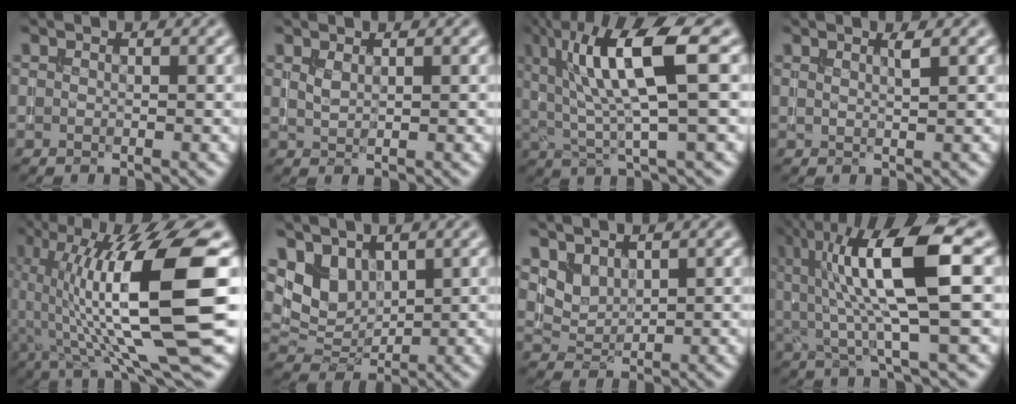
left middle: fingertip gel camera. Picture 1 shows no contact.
{"total": 1.0, "force": [0.7, 0.3, 0.7], "torque": [-0.019, 0.000, 0.017]}
{"total": 8.8, "force": [2.5, 1.7, 8.3], "torque": [-0.148, -0.002, 0.045]}
{"total": 1.1, "force": [0.7, 0.2, 0.8], "torque": [-0.012, 0.000, 0.010]}
{"total": 14.1, "force": [1.1, 3.0, 13.8], "torque": [-0.230, 0.005, 0.026]}
{"total": 3.7, "force": [2.2, 2.4, 1.8], "torque": [-0.041, -0.010, 0.045]}
{"total": 2.2, "force": [1.7, 1.1, 0.7], "torque": [-0.019, -0.007, 0.043]}
{"total": 10.2, "force": [2.4, 2.2, 9.7], "torque": [-0.173, -0.006, 0.045]}